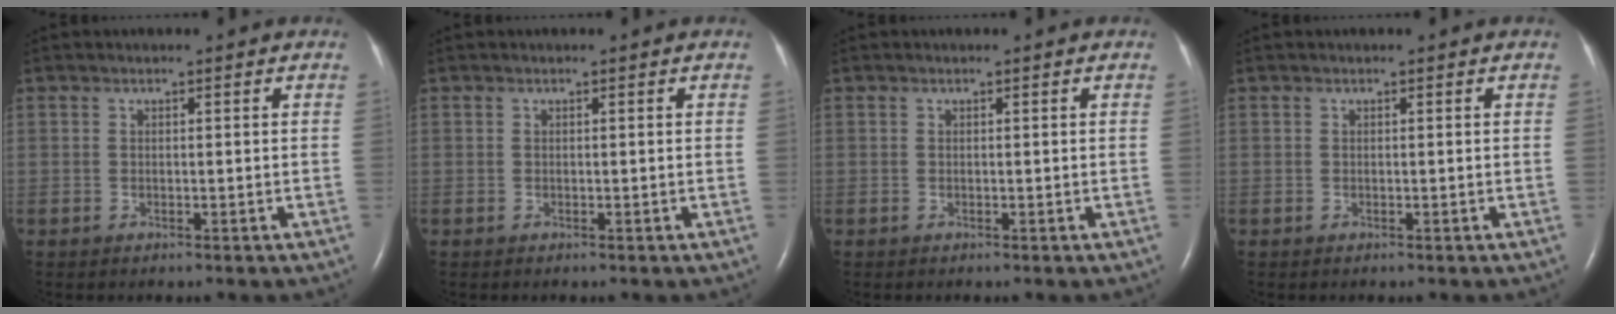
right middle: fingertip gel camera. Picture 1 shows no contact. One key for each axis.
{"total": 0.0}
{"total": 0.0}
{"total": 0.0}